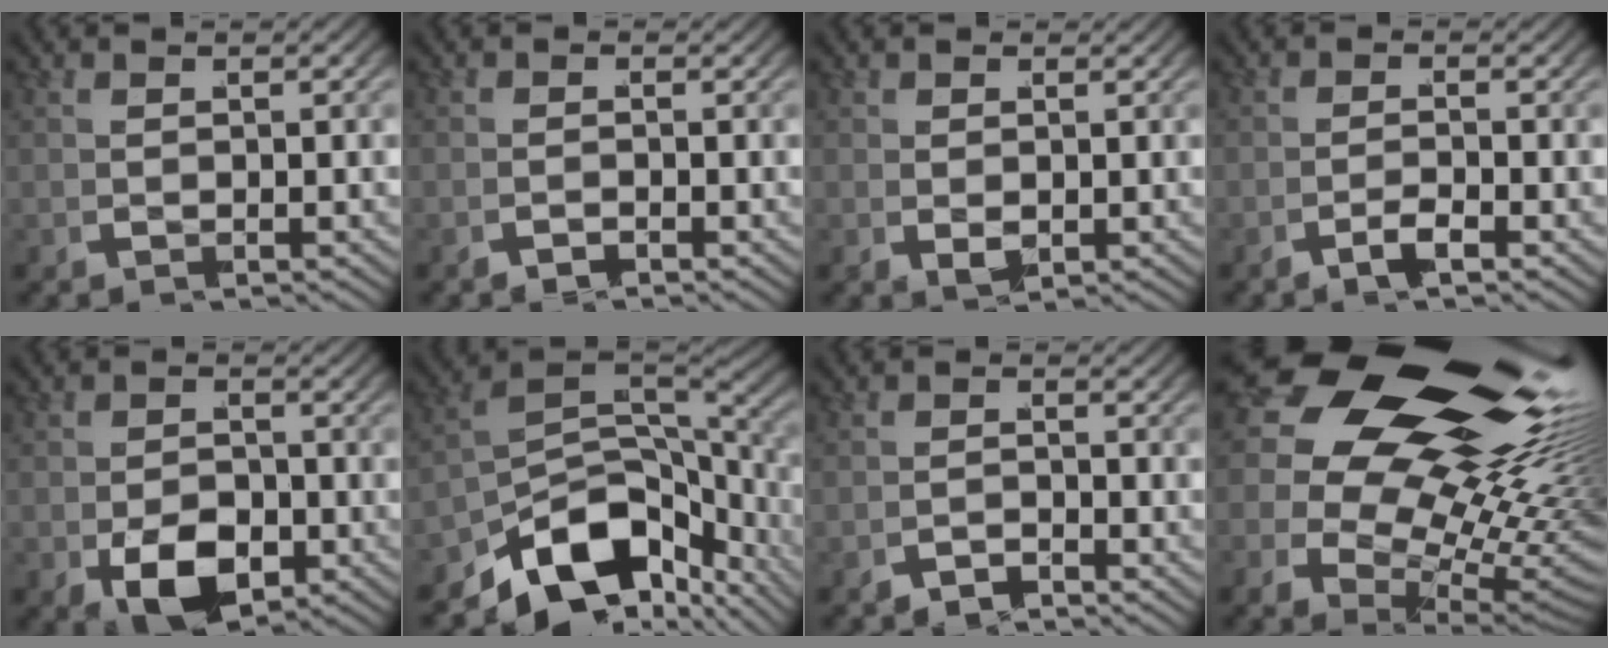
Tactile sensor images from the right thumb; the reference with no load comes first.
{"total": 1.3, "force": [-1.1, 0.1, -0.5], "torque": [0.004, -0.007, -0.026]}
{"total": 1.0, "force": [0.2, 0.8, 0.6], "torque": [-0.010, -0.012, 0.007]}
{"total": 1.6, "force": [-1.6, 0.0, 0.0], "torque": [0.003, -0.002, -0.037]}
{"total": 5.6, "force": [-2.6, 3.8, 3.3], "torque": [-0.068, -0.036, -0.036]}
{"total": 11.3, "force": [-5.2, 7.0, 7.2], "torque": [-0.141, -0.038, -0.081]}
{"total": 2.3, "force": [-2.2, 0.0, -0.7], "torque": [0.011, -0.007, -0.043]}
{"total": 25.8, "force": [3.9, 16.0, 19.9], "torque": [-0.313, -0.033, 0.060]}